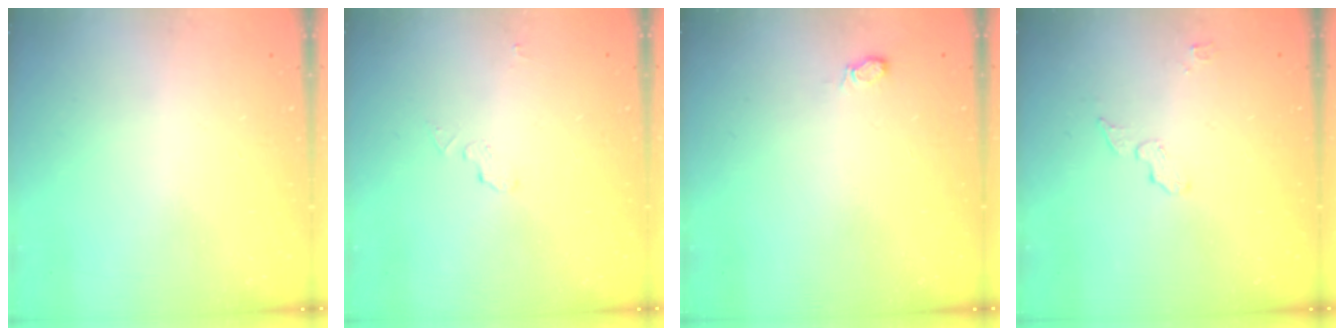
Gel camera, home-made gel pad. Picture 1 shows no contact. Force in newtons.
{"total": 3.4, "press": 3.4, "slide": 0.3}
{"total": 5.0, "press": 4.9, "slide": 1.0}
{"total": 4.5, "press": 4.5, "slide": 0.3}